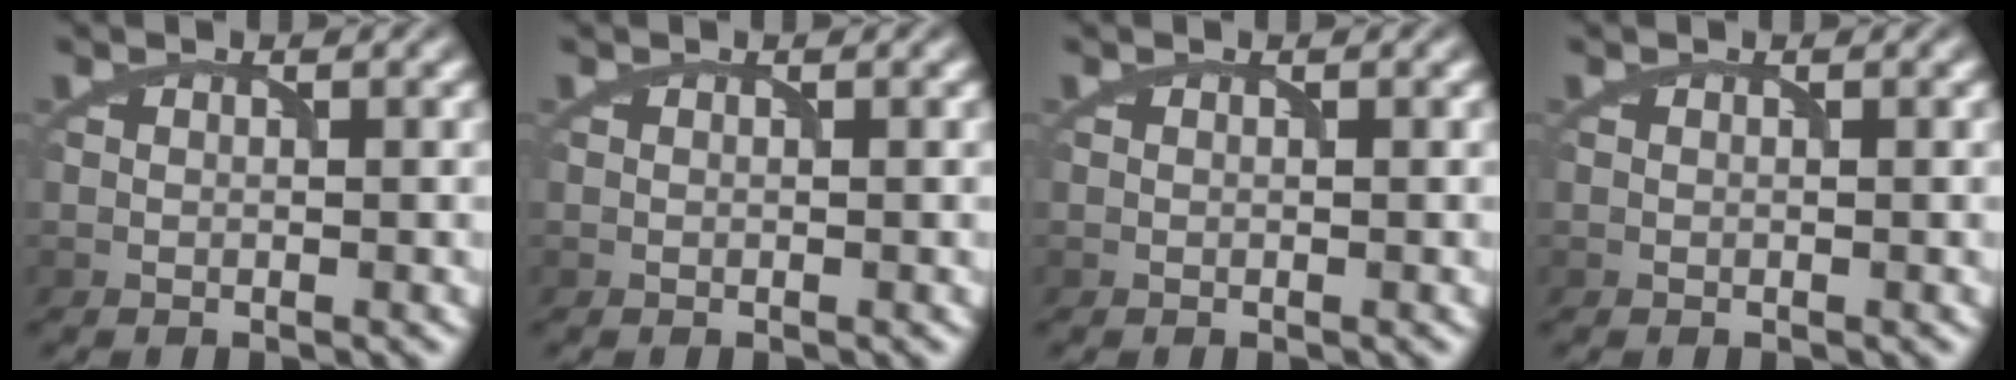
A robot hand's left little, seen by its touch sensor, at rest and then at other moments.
{"total": 0.0}
{"total": 0.0}
{"total": 0.0}